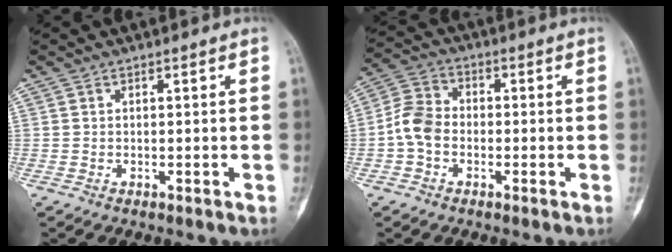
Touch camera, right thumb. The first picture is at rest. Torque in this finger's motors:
{"motor_torque": [0.01, 0.01, -0.01, -0.04, 0.05]}